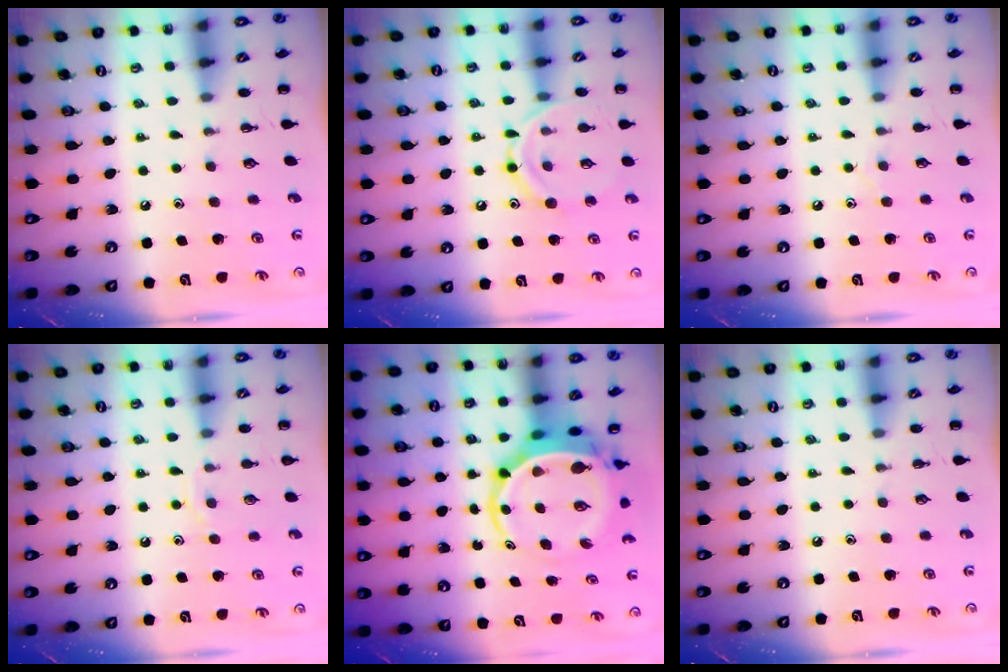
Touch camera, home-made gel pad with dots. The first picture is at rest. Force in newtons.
{"total": 11.5, "press": 11.4, "slide": 1.1}
{"total": 3.6, "press": 3.4, "slide": 1.0}
{"total": 7.2, "press": 7.1, "slide": 1.1}
{"total": 7.1, "press": 6.9, "slide": 1.6}
{"total": 0.0}